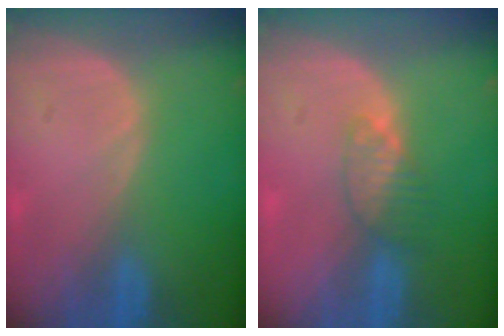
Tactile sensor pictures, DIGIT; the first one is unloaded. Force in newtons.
{"total": 3.3, "press": 3.1, "slide": 1.3}